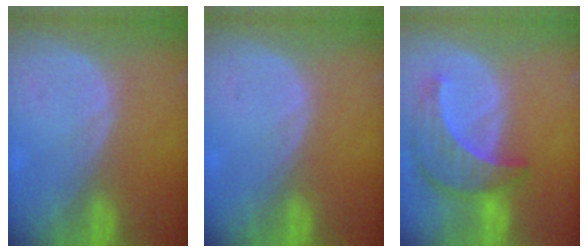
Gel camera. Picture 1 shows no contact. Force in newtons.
{"total": 0.0}
{"total": 8.8, "press": 8.0, "slide": 3.7}